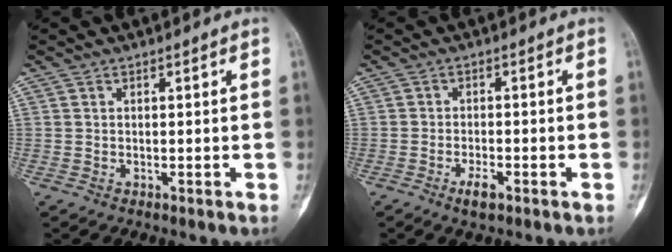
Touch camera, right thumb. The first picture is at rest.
{"total": 3.2, "force": [-1.8, 0.9, 2.5], "torque": [-0.047, 0.005, -0.033]}